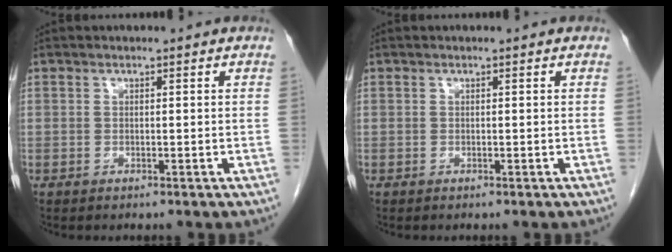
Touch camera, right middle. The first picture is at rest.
{"total": 0.0}